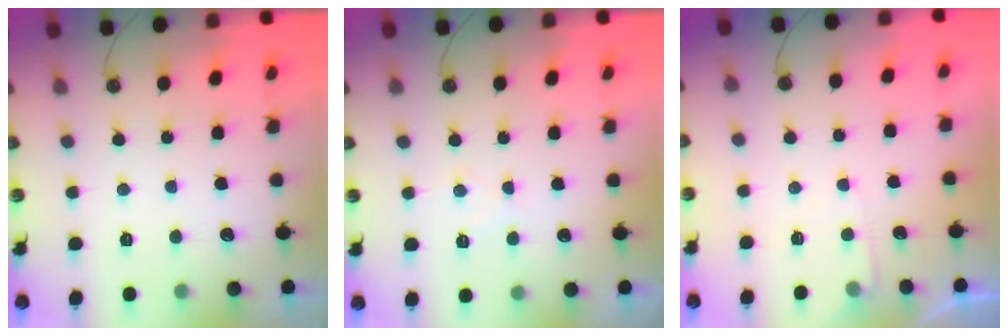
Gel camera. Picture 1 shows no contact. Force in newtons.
{"total": 5.4, "press": 5.3, "slide": 0.8}
{"total": 3.3, "press": 3.2, "slide": 0.5}